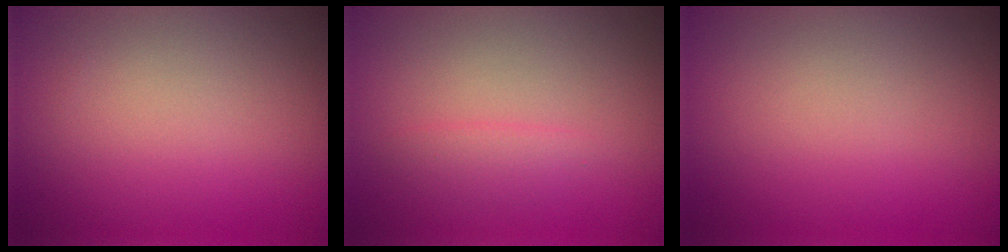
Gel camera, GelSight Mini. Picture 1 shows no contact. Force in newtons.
{"total": 1.2, "press": 1.2, "slide": 0.1}
{"total": 0.0}